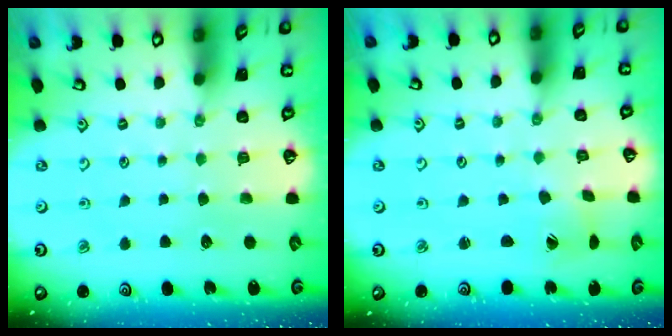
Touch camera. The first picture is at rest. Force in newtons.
{"total": 1.9, "press": 1.8, "slide": 0.2}